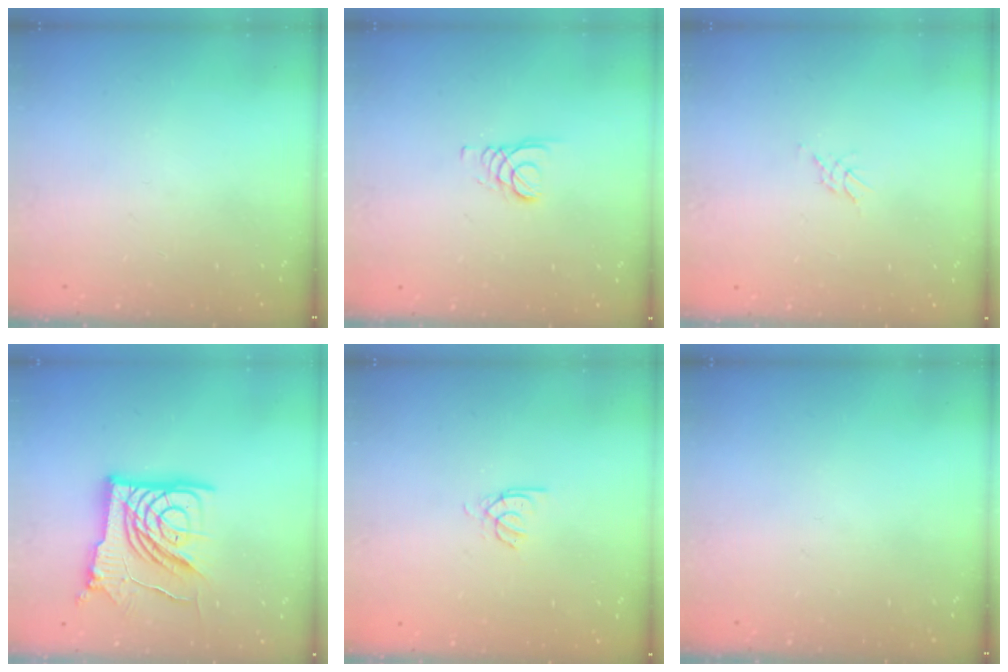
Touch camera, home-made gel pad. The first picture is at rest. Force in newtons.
{"total": 1.6, "press": 1.6, "slide": 0.2}
{"total": 1.4, "press": 1.4, "slide": 0.2}
{"total": 19.2, "press": 19.1, "slide": 2.1}
{"total": 2.4, "press": 2.3, "slide": 0.4}
{"total": 0.0}